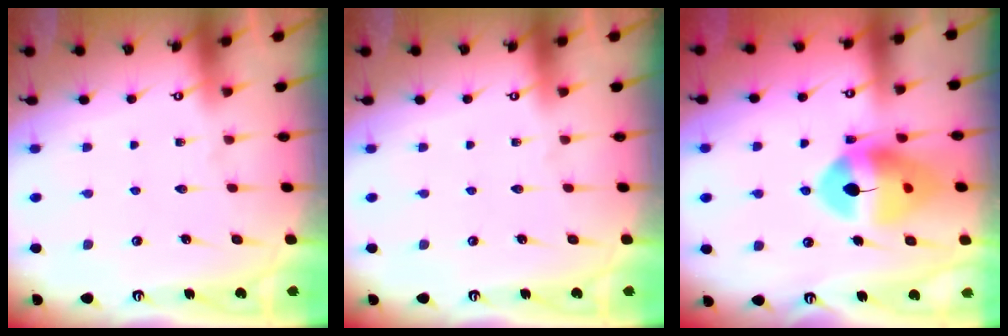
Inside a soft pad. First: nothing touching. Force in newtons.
{"total": 0.0}
{"total": 13.3, "press": 13.3, "slide": 1.4}